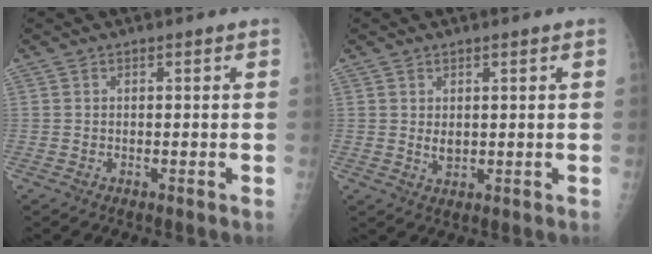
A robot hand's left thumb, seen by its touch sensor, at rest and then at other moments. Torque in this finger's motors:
{"motor_torque": [0.41, 0.51, 0.33, -0.21, 0.00]}